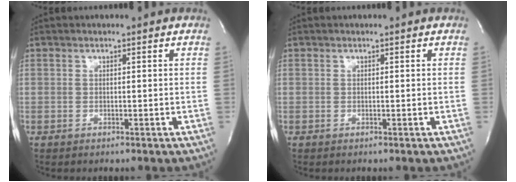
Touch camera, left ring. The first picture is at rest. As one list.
[{"total": 0.0}]